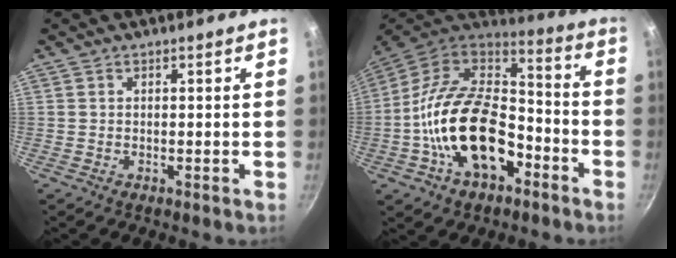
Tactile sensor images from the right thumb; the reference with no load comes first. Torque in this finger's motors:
{"motor_torque": [0.42, 1.15, 2.35, -0.42, 0.70]}